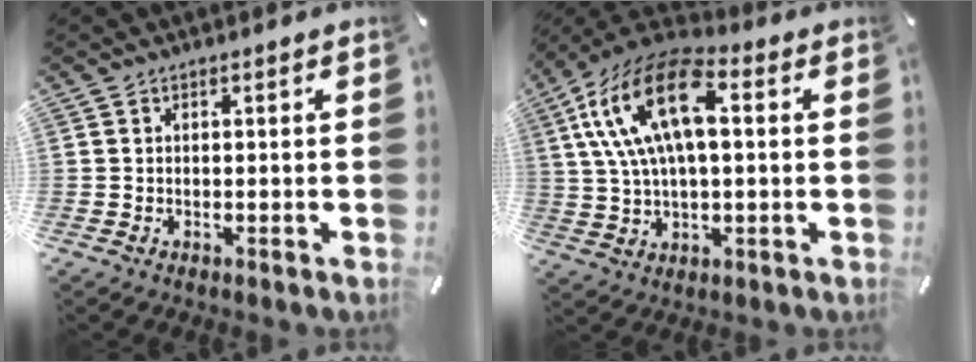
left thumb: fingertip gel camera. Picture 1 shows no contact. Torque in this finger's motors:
{"motor_torque": [1.29, 1.86, 1.44, -1.33, 0.88]}